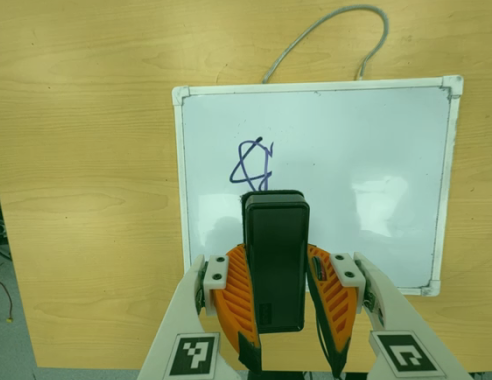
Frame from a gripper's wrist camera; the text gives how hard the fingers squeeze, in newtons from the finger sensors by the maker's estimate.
{"total": 6.4, "left": 5.3, "right": 7.6}